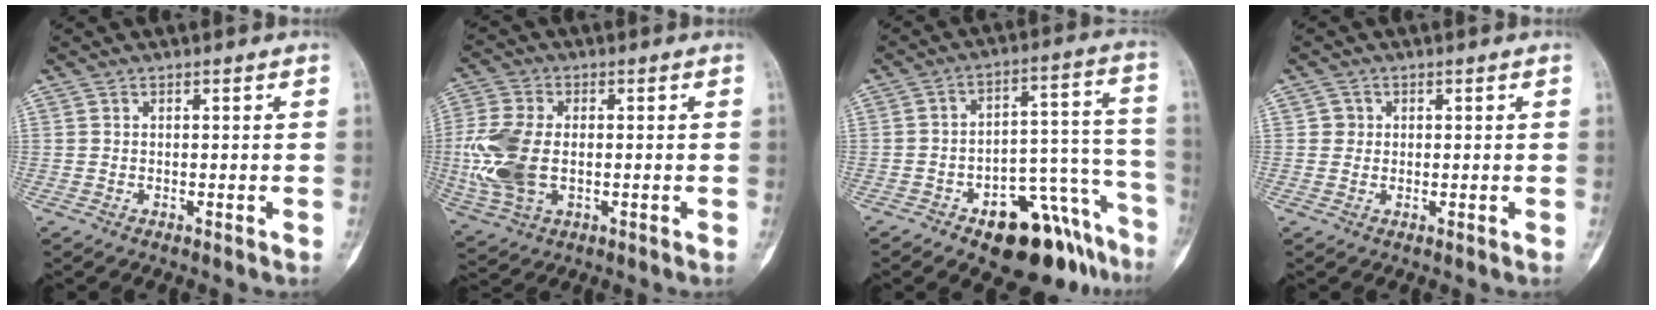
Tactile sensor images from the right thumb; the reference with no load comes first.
{"total": 12.7, "force": [-1.0, 7.8, 10.0], "torque": [-0.228, 0.001, -0.013]}
{"total": 17.3, "force": [-11.0, 7.9, 10.7], "torque": [-0.071, 0.117, -0.156]}
{"total": 1.9, "force": [0.3, 1.8, 0.2], "torque": [0.012, 0.004, 0.002]}